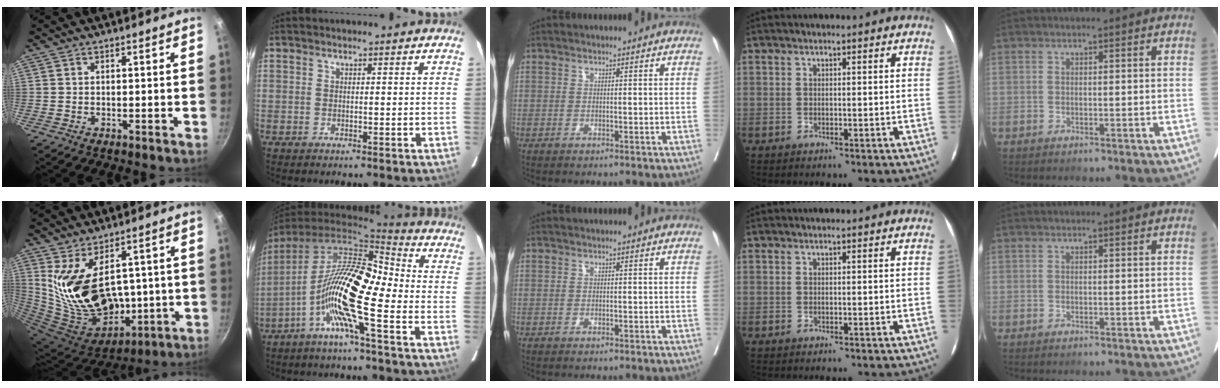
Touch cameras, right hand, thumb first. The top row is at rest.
{"thumb": {"total": 19.0, "force": [3.2, 11.6, 14.7], "torque": [-0.255, -0.028, 0.100]}, "index": {"total": 16.0, "force": [-5.4, 1.3, 15.0], "torque": [-0.278, 0.007, -0.107]}}